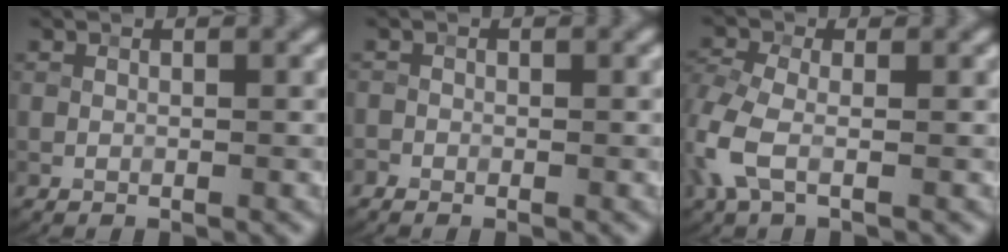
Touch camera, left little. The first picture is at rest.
{"total": 0.7, "force": [-0.6, 0.4, 0.0], "torque": [0.004, 0.000, -0.013]}
{"total": 4.0, "force": [-1.0, 1.9, 3.3], "torque": [-0.087, 0.002, -0.031]}